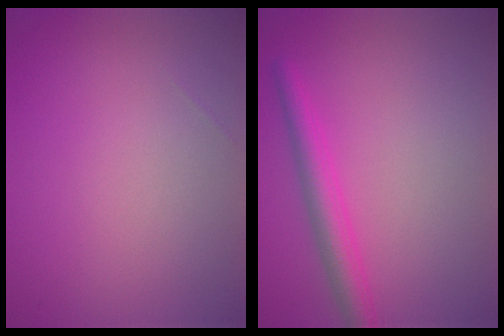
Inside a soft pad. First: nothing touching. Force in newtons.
{"total": 3.0, "press": 3.0, "slide": 0.2}